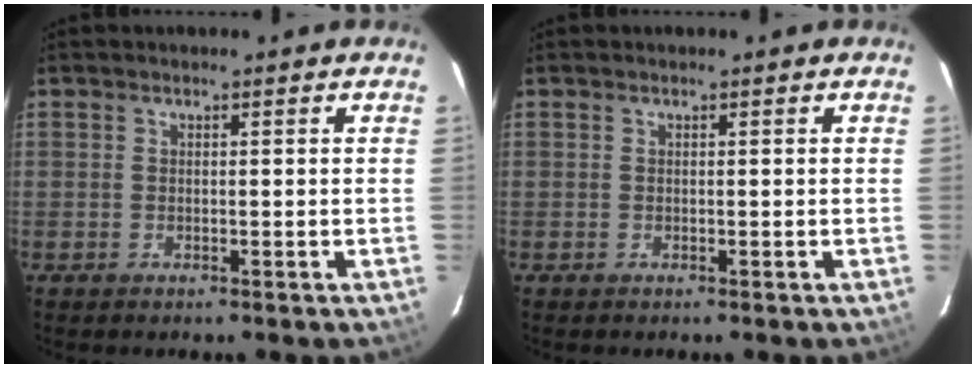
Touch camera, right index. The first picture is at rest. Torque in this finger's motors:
{"motor_torque": [0.01, -0.01, 0.00, 0.00]}